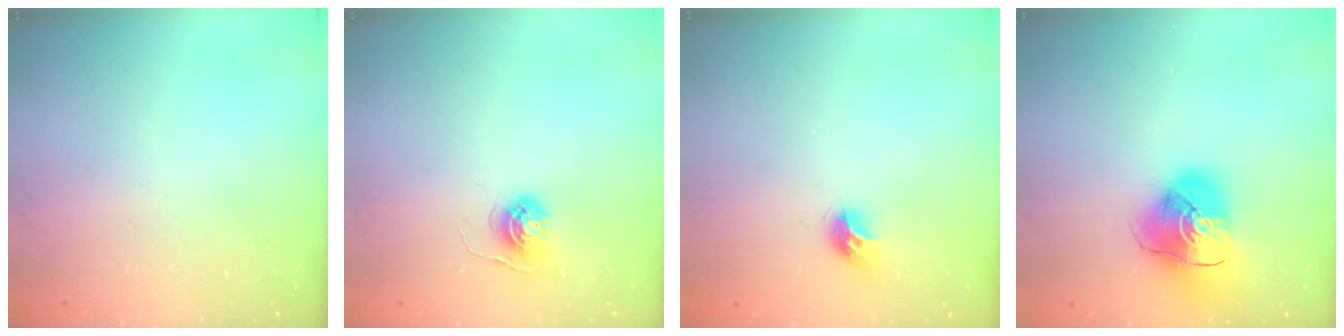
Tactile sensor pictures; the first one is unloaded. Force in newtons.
{"total": 5.6, "press": 5.5, "slide": 0.6}
{"total": 7.5, "press": 7.5, "slide": 0.1}
{"total": 13.5, "press": 13.4, "slide": 1.9}